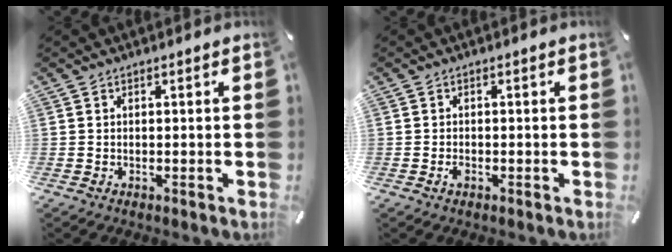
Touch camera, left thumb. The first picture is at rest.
{"total": 1.2, "force": [-0.5, 0.6, 0.9], "torque": [-0.017, -0.001, -0.009]}